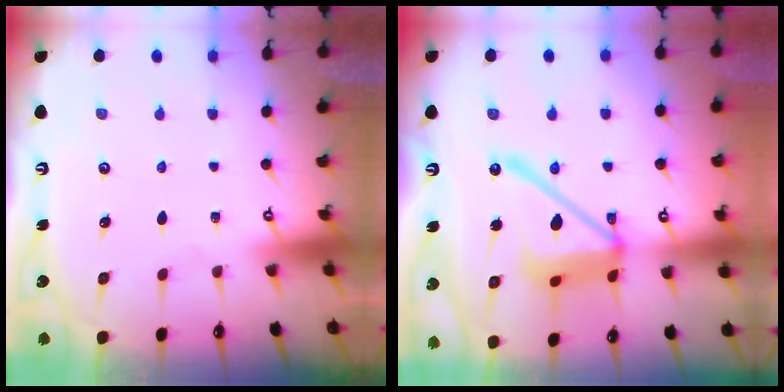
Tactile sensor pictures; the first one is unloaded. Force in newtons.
{"total": 17.7, "press": 17.7, "slide": 1.6}